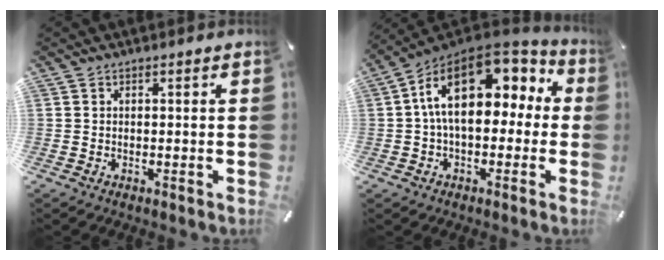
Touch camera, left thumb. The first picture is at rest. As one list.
[{"total": 17.1, "force": [4.8, 9.9, 13.1], "torque": [-0.238, -0.021, 0.085]}]